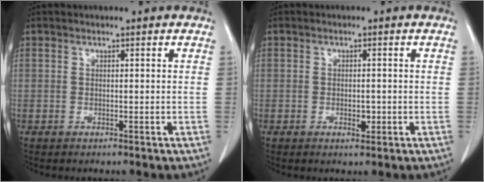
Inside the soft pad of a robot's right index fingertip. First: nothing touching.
{"total": 1.8, "force": [-0.5, 0.8, 1.5], "torque": [-0.025, -0.001, -0.006]}